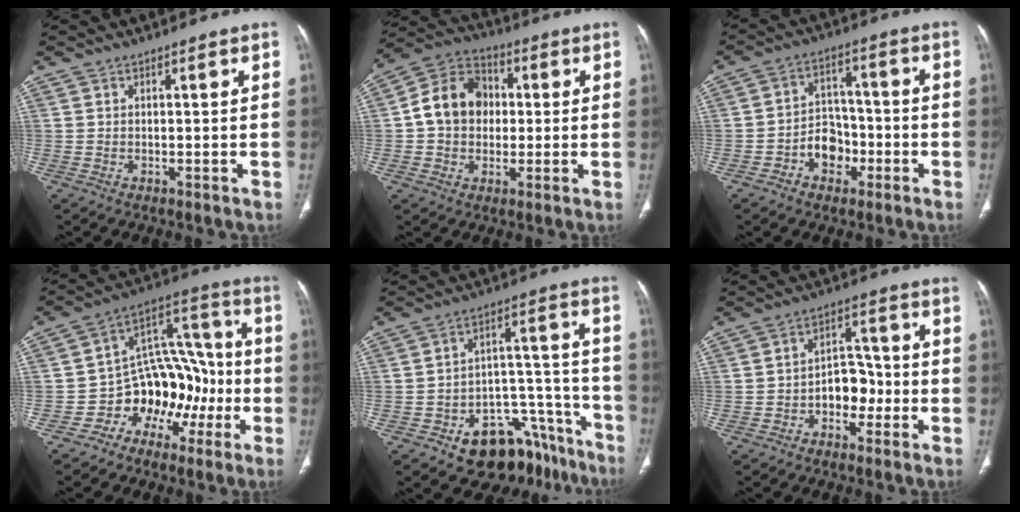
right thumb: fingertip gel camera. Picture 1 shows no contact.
{"total": 12.5, "force": [0.7, 10.2, 7.3], "torque": [-0.102, 0.028, 0.002]}
{"total": 7.6, "force": [-3.1, 5.9, 3.7], "torque": [-0.024, 0.039, -0.053]}
{"total": 16.6, "force": [-5.4, 11.9, 10.2], "torque": [-0.093, 0.086, -0.083]}
{"total": 17.4, "force": [-11.3, 10.2, 8.5], "torque": [-0.060, 0.112, -0.158]}
{"total": 7.2, "force": [-2.4, 5.2, 4.4], "torque": [-0.032, 0.038, -0.045]}